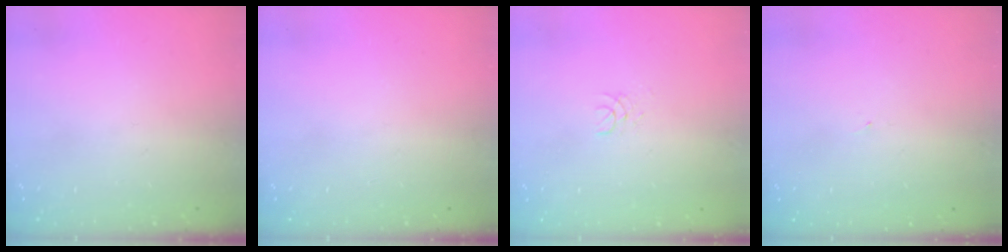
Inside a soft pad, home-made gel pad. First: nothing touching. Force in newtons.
{"total": 0.0}
{"total": 1.3, "press": 1.3, "slide": 0.1}
{"total": 0.8, "press": 0.8, "slide": 0.1}